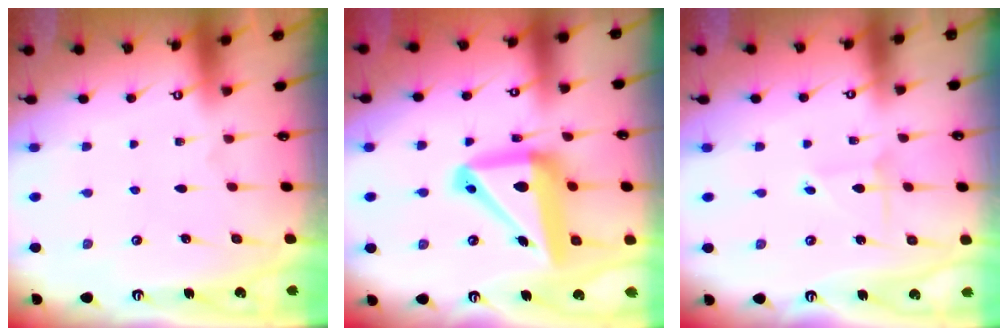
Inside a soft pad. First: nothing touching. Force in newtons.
{"total": 18.2, "press": 18.1, "slide": 2.3}
{"total": 2.2, "press": 2.2, "slide": 0.2}